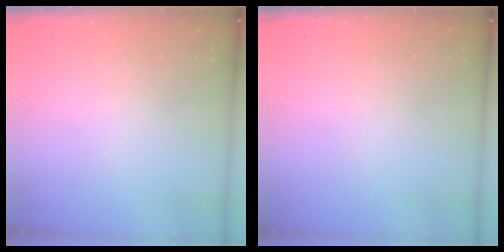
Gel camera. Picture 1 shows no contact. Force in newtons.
{"total": 0.0}